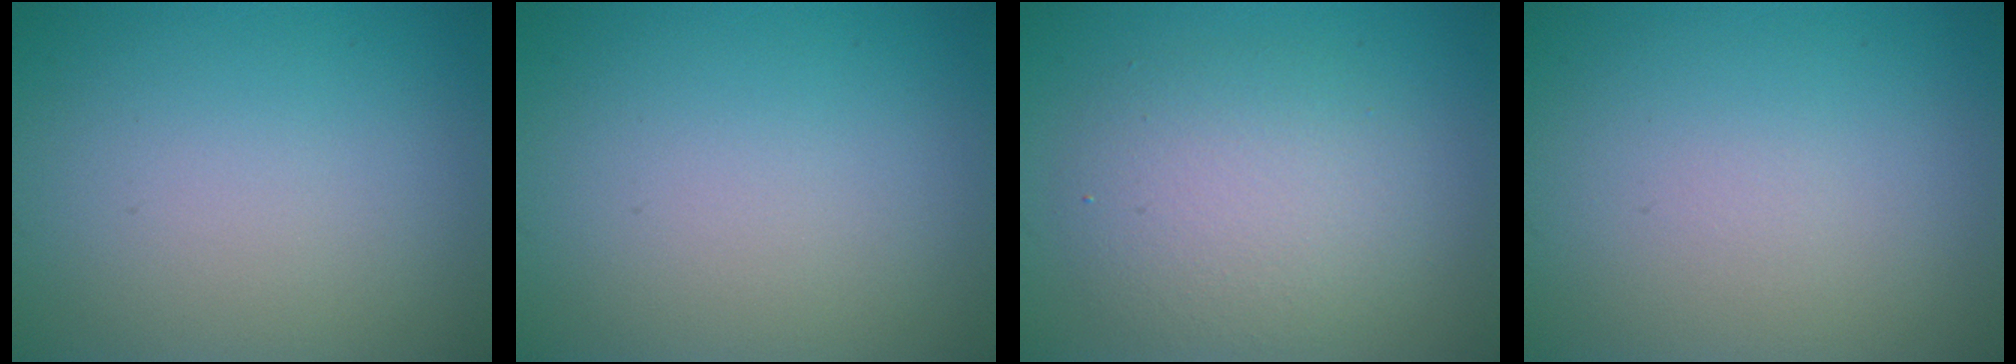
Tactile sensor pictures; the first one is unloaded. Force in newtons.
{"total": 0.0}
{"total": 4.6, "press": 4.6, "slide": 0.2}
{"total": 0.0}